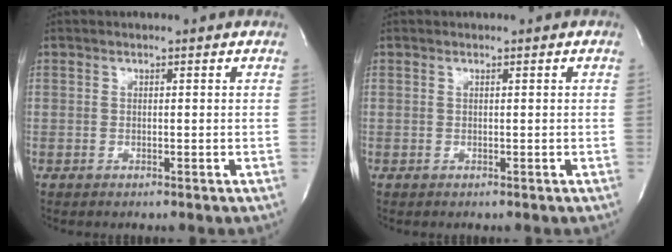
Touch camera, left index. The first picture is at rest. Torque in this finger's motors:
{"motor_torque": [0.13, -0.10, -0.07, 0.00]}